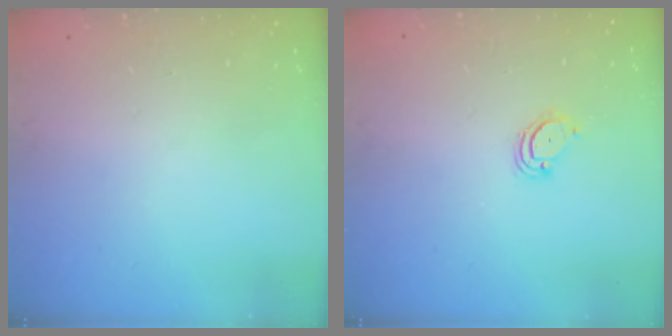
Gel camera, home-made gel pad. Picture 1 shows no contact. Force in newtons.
{"total": 3.3, "press": 3.3, "slide": 0.3}